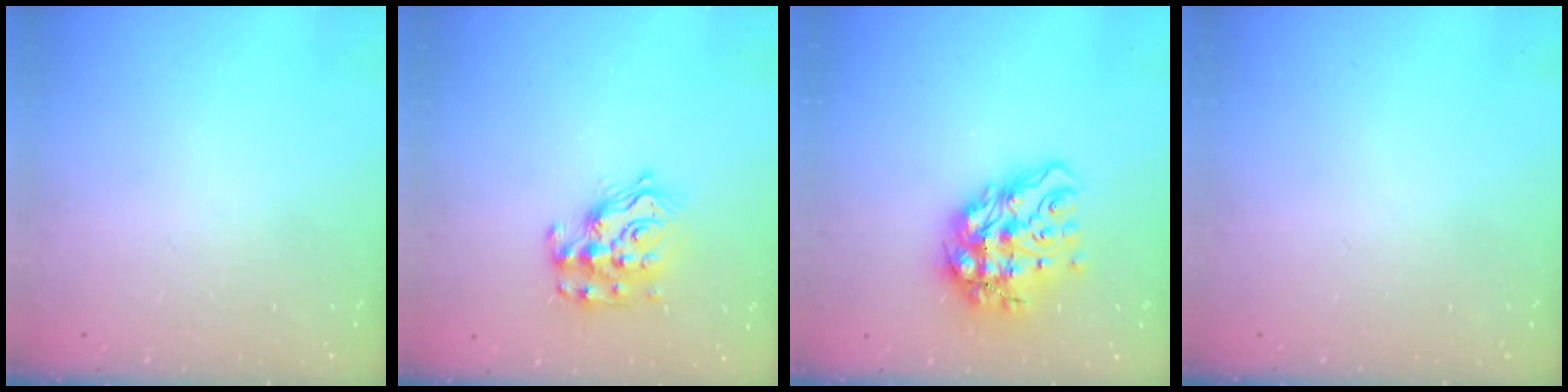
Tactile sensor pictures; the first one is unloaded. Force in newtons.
{"total": 11.8, "press": 11.8, "slide": 0.7}
{"total": 15.4, "press": 15.2, "slide": 2.1}
{"total": 0.0}